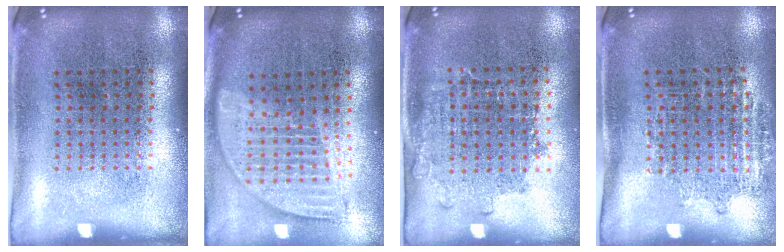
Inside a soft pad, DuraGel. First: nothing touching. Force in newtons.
{"total": 1.8, "press": 1.5, "slide": 1.0}
{"total": 1.2, "press": 0.9, "slide": 0.8}
{"total": 1.1, "press": 0.9, "slide": 0.6}